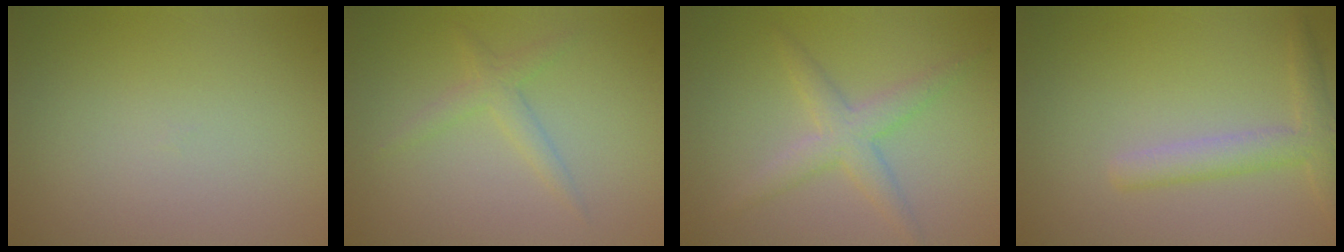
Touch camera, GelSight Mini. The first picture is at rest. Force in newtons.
{"total": 1.7, "press": 1.7, "slide": 0.1}
{"total": 3.0, "press": 3.0, "slide": 0.1}
{"total": 2.8, "press": 2.8, "slide": 0.1}